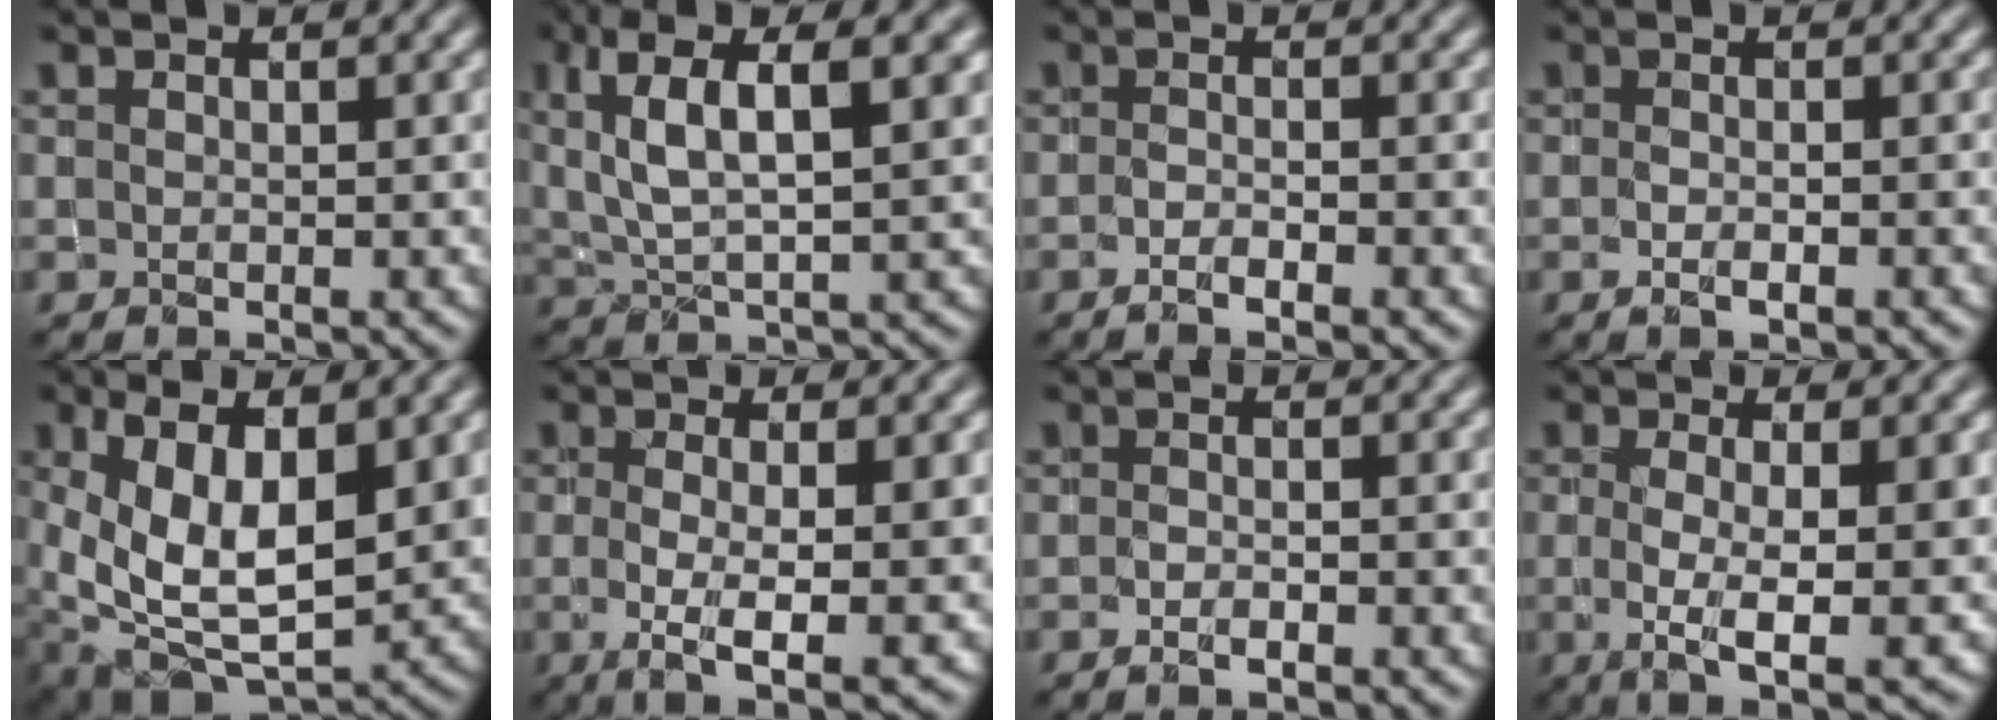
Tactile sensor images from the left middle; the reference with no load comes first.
{"total": 8.0, "force": [3.1, 2.9, 6.8], "torque": [-0.134, 0.013, 0.058]}
{"total": 2.3, "force": [-1.3, 0.5, 1.8], "torque": [-0.028, -0.001, -0.025]}
{"total": 1.3, "force": [-0.6, 0.4, 1.1], "torque": [-0.013, -0.002, -0.006]}
{"total": 11.5, "force": [1.6, 6.2, 9.5], "torque": [-0.183, -0.008, 0.029]}
{"total": 5.6, "force": [-0.9, 1.5, 5.3], "torque": [-0.088, -0.012, -0.013]}
{"total": 1.5, "force": [-1.0, 0.3, 1.0], "torque": [-0.017, 0.003, -0.016]}
{"total": 6.3, "force": [-1.0, 1.7, 6.0], "torque": [-0.097, -0.013, -0.017]}